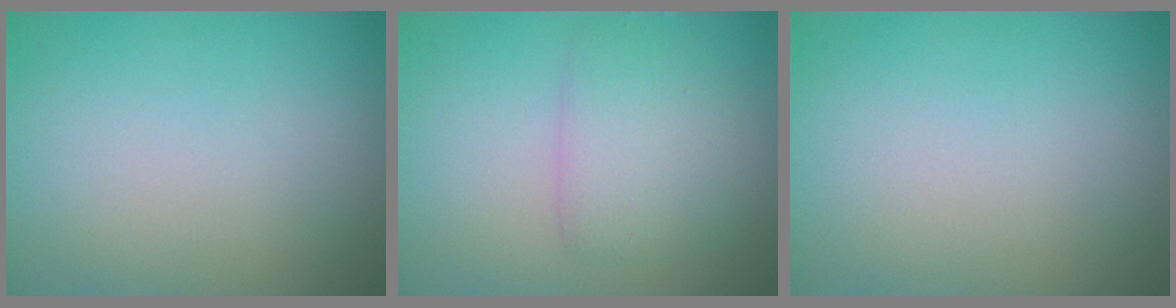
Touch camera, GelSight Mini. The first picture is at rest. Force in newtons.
{"total": 2.9, "press": 2.9, "slide": 0.1}
{"total": 0.0}